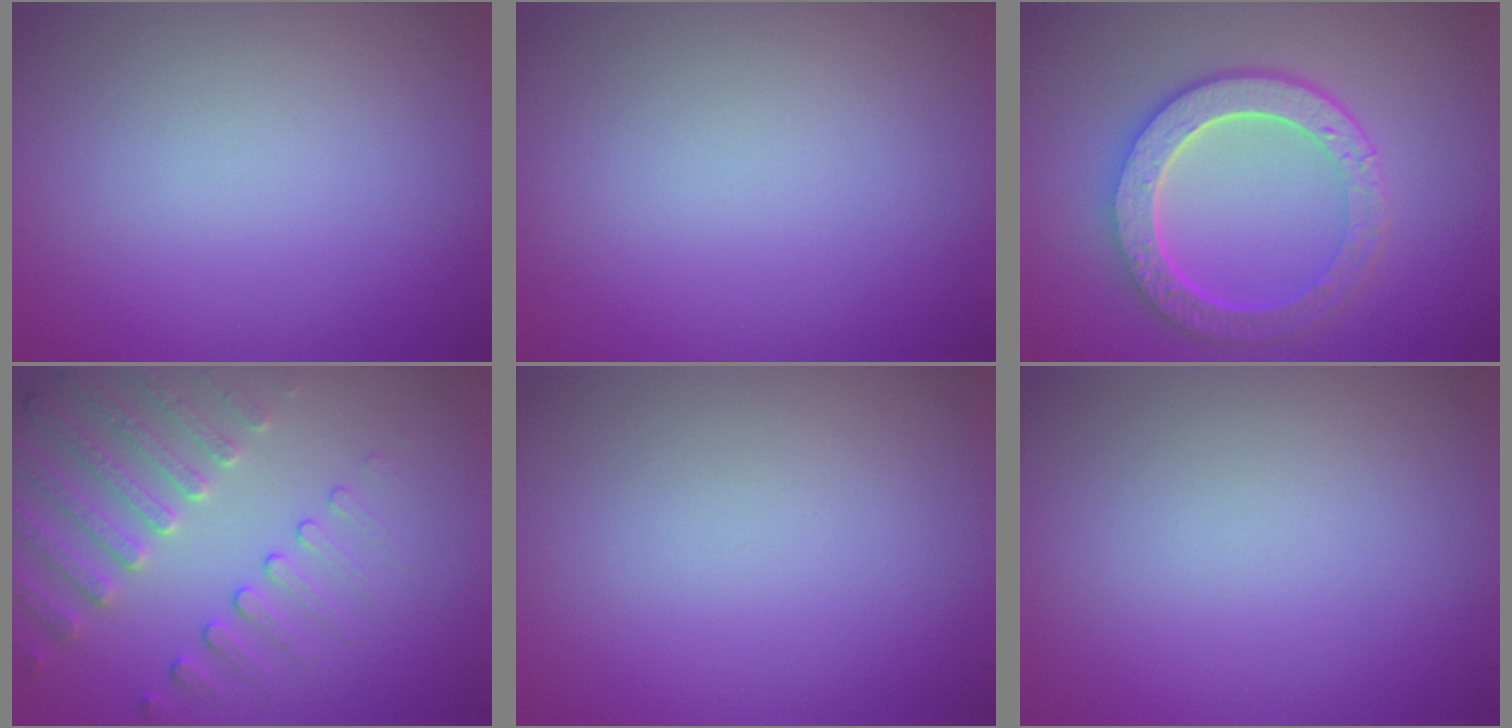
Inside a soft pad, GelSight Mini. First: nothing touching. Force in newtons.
{"total": 0.0}
{"total": 6.4, "press": 5.0, "slide": 3.9}
{"total": 4.7, "press": 3.7, "slide": 2.8}
{"total": 0.0}
{"total": 0.0}